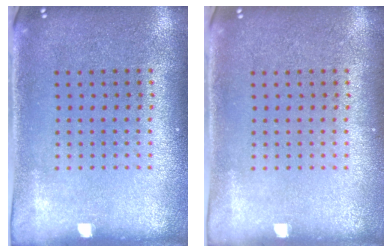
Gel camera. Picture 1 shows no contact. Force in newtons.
{"total": 0.0}